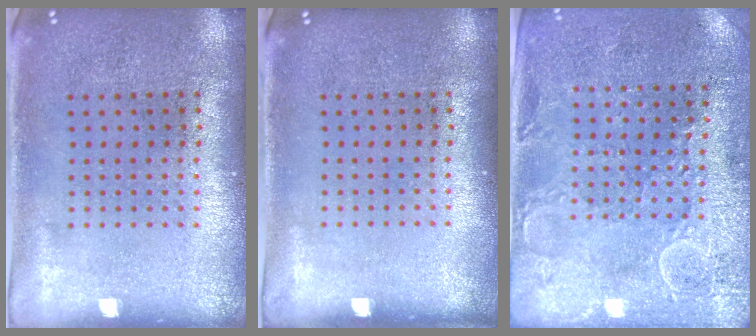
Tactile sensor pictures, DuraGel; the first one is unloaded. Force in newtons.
{"total": 0.0}
{"total": 2.8, "press": 2.7, "slide": 0.7}